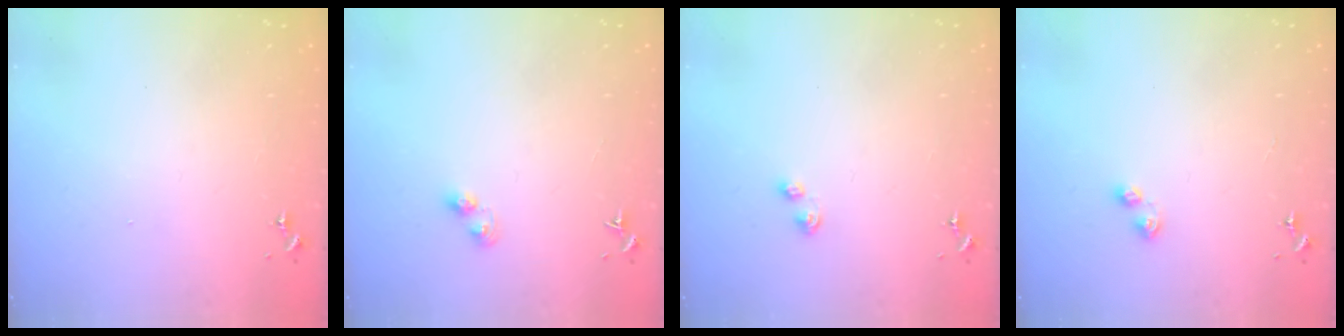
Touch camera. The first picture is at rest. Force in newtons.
{"total": 3.8, "press": 3.8, "slide": 0.4}
{"total": 3.0, "press": 2.9, "slide": 0.5}
{"total": 4.3, "press": 4.3, "slide": 0.4}